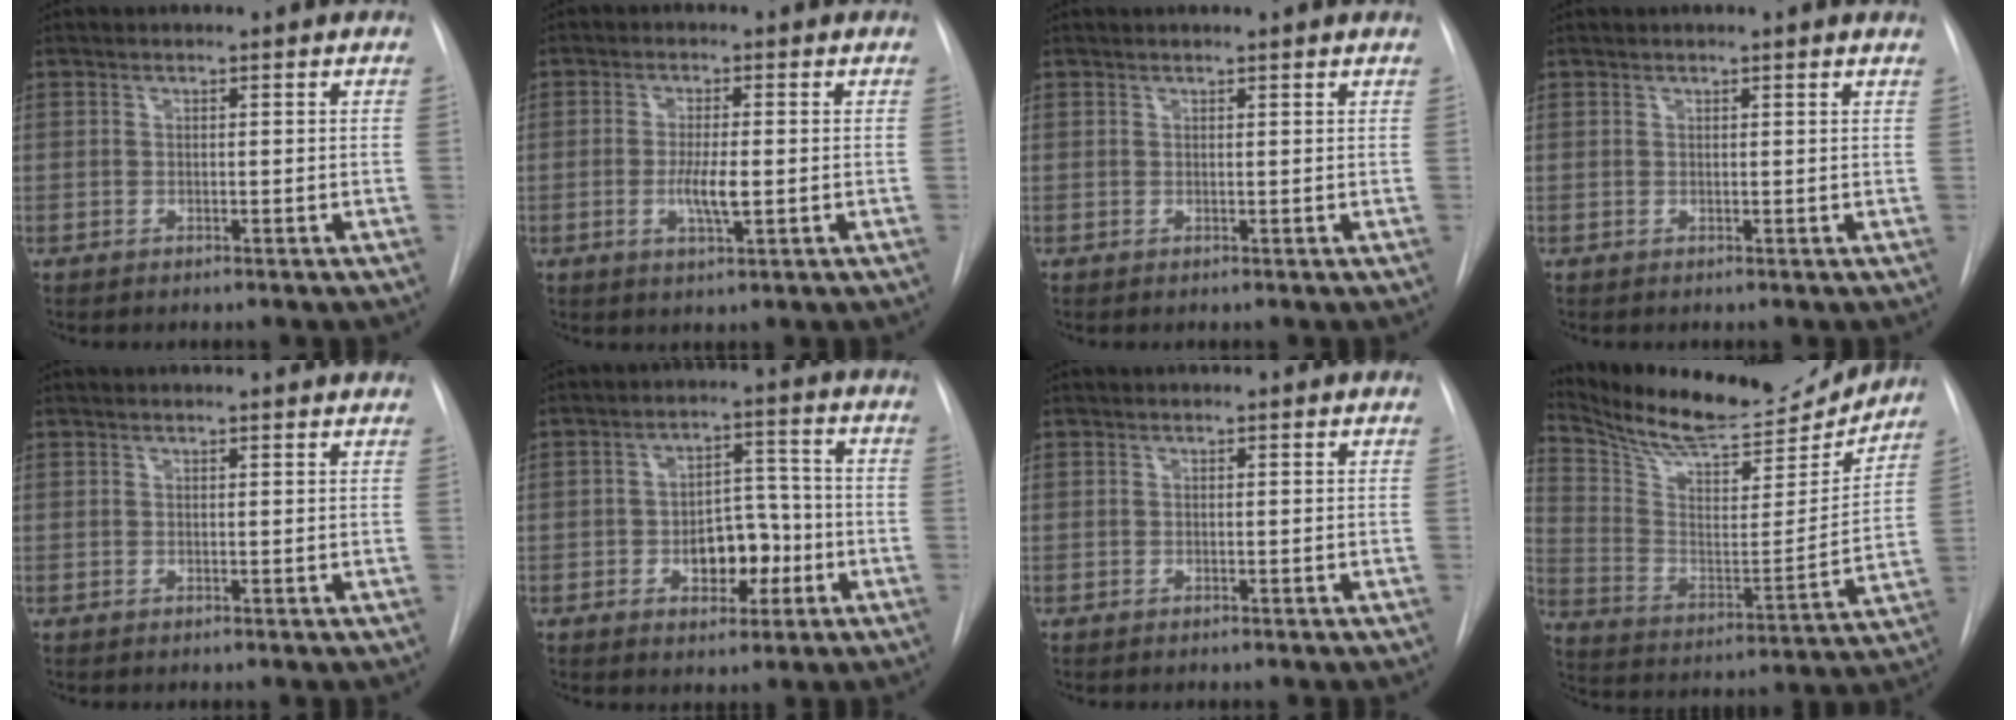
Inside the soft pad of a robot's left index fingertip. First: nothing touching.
{"total": 4.2, "force": [-0.7, 0.7, 4.1], "torque": [-0.081, -0.006, -0.011]}
{"total": 1.8, "force": [1.6, -0.5, 0.6], "torque": [-0.014, 0.009, 0.027]}
{"total": 1.5, "force": [1.3, -0.3, 0.7], "torque": [-0.015, 0.008, 0.019]}
{"total": 3.1, "force": [3.0, 0.2, 0.8], "torque": [-0.014, 0.010, 0.026]}
{"total": 7.5, "force": [-2.3, 4.3, 5.7], "torque": [-0.080, 0.020, -0.029]}
{"total": 0.0}
{"total": 20.7, "force": [19.5, 3.3, 6.2], "torque": [-0.113, -0.035, 0.301]}